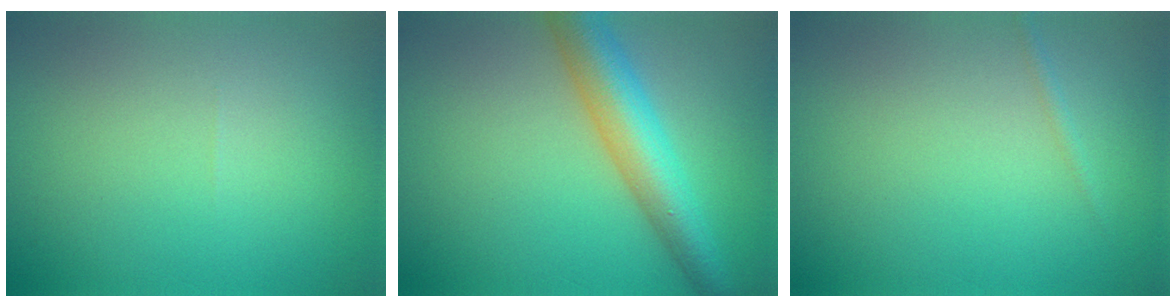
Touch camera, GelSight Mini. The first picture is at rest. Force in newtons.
{"total": 6.3, "press": 6.3, "slide": 0.2}
{"total": 0.6, "press": 0.6, "slide": 0.1}